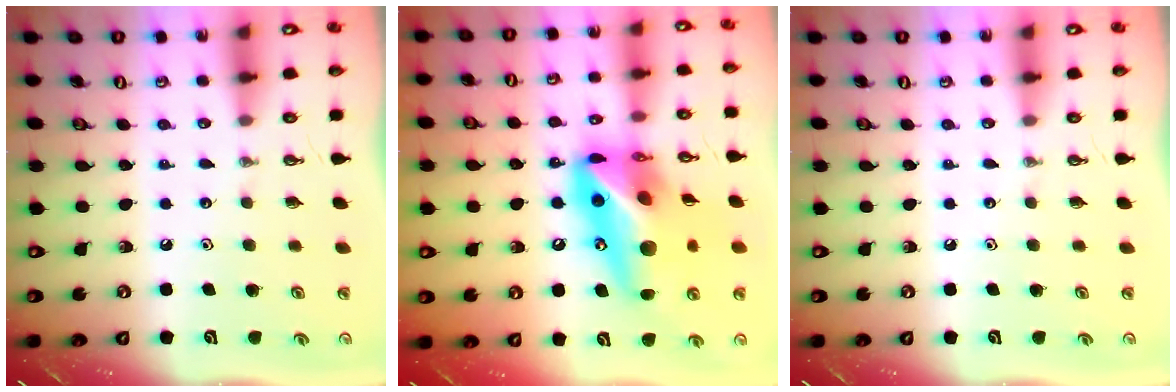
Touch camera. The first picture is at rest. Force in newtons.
{"total": 21.6, "press": 21.3, "slide": 3.3}
{"total": 0.0}